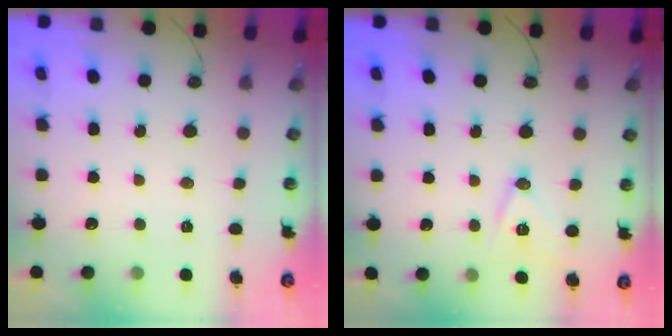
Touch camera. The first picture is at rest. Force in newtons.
{"total": 10.1, "press": 9.5, "slide": 3.5}